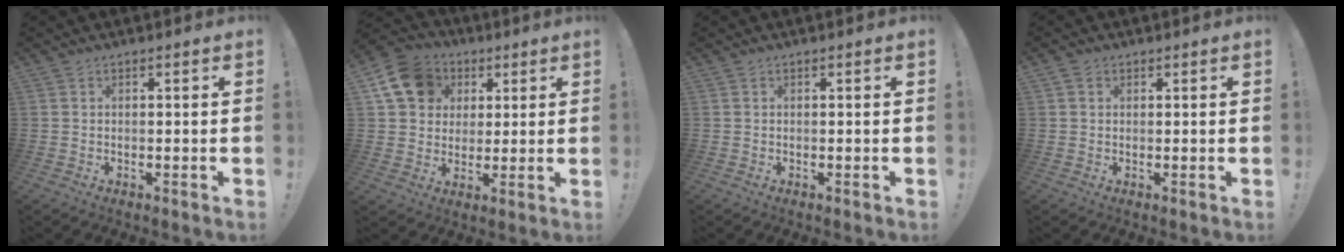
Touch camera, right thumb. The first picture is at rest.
{"total": 14.4, "force": [5.1, 11.8, 6.4], "torque": [-0.086, -0.016, 0.104]}
{"total": 0.0}
{"total": 1.4, "force": [0.8, 1.1, 0.4], "torque": [-0.002, 0.000, 0.014]}